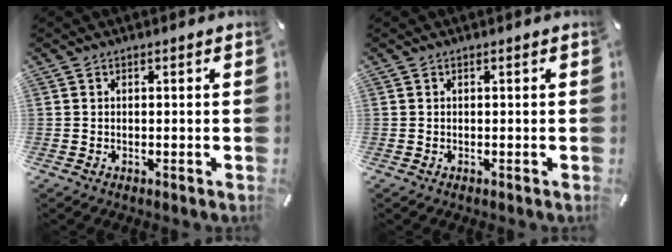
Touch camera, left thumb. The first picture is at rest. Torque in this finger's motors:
{"motor_torque": [0.00, 0.00, 0.00, 0.00, 0.00]}